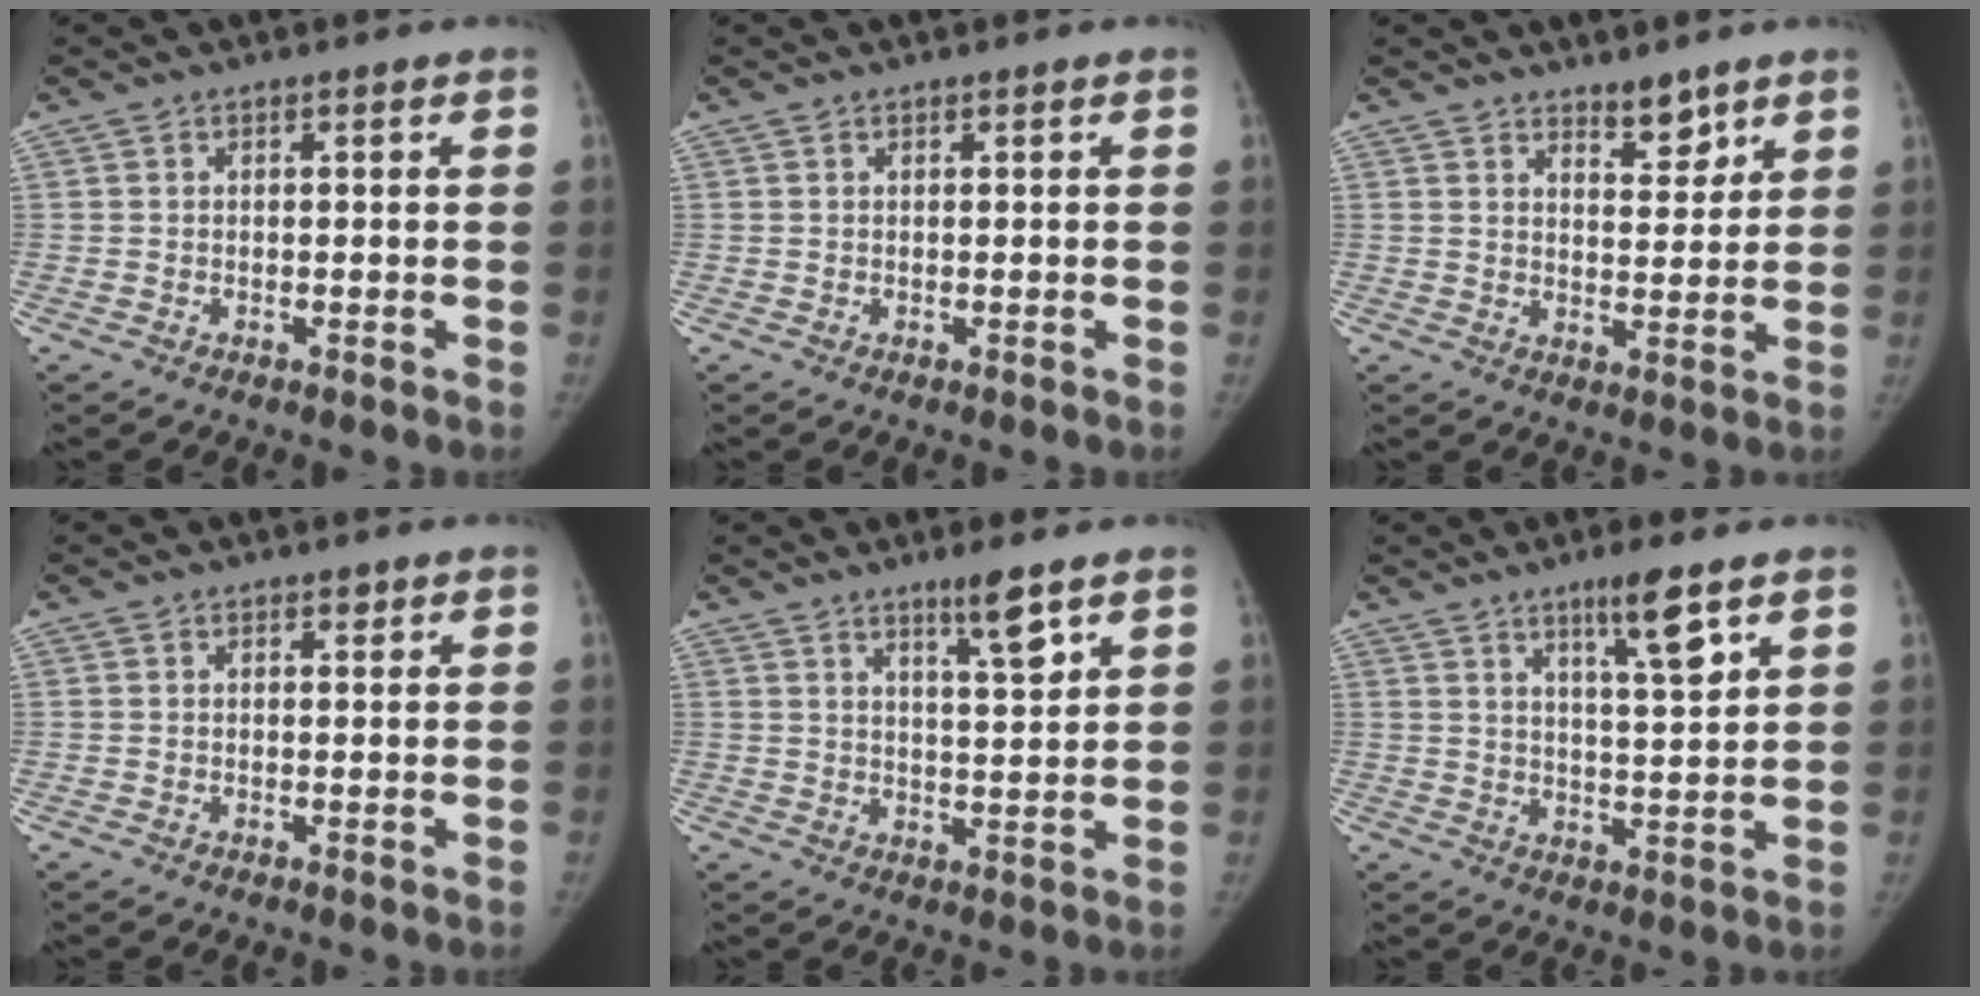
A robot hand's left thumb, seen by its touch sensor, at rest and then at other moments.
{"total": 0.0}
{"total": 4.7, "force": [3.7, 1.9, 2.2], "torque": [-0.009, -0.030, 0.060]}
{"total": 0.6, "force": [0.4, 0.4, 0.2], "torque": [0.005, -0.002, 0.005]}
{"total": 5.7, "force": [3.8, 0.5, 4.2], "torque": [-0.063, -0.028, 0.065]}
{"total": 7.6, "force": [4.6, 0.8, 5.9], "torque": [-0.095, -0.030, 0.080]}